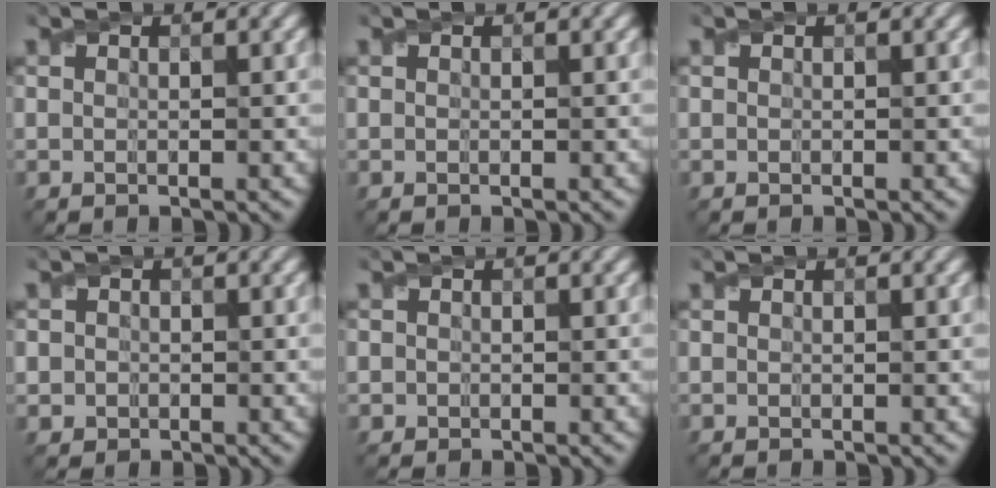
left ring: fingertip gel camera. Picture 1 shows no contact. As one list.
[{"total": 0.0}, {"total": 0.0}, {"total": 1.2, "force": [0.0, 1.2, 0.1], "torque": [0.011, -0.003, -0.001]}, {"total": 0.6, "force": [-0.1, 0.6, 0.0], "torque": [0.005, -0.003, -0.005]}, {"total": 0.0}]